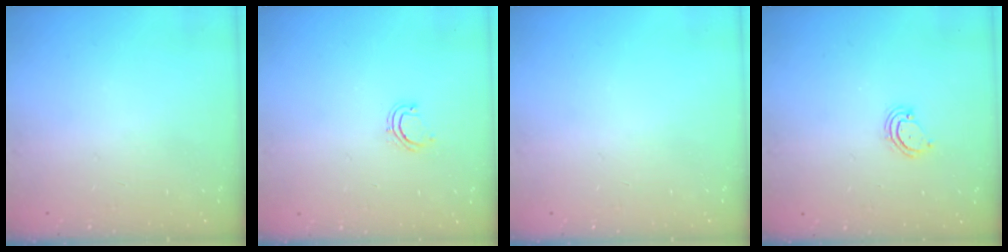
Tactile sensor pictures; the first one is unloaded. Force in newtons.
{"total": 4.2, "press": 4.0, "slide": 1.2}
{"total": 0.0}
{"total": 4.6, "press": 4.6, "slide": 0.4}